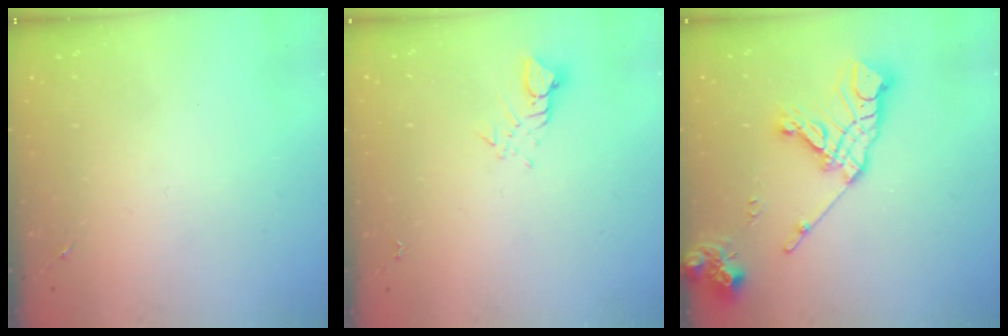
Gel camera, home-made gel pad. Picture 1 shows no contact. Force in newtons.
{"total": 3.1, "press": 3.1, "slide": 0.2}
{"total": 16.5, "press": 16.4, "slide": 2.2}